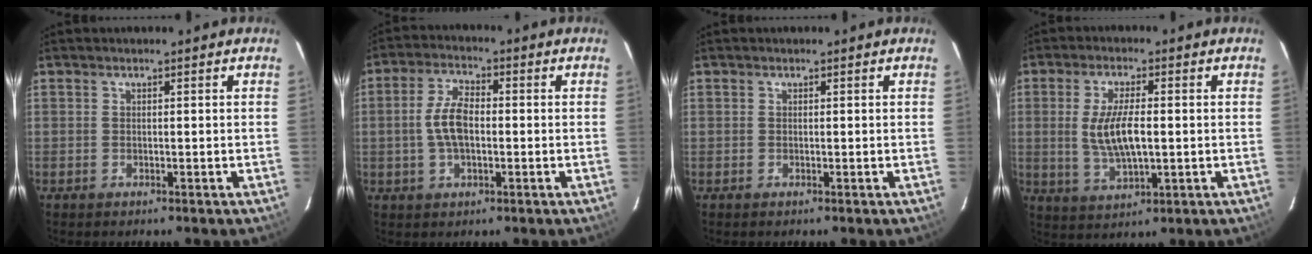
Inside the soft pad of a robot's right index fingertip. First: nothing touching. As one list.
[{"total": 6.9, "force": [-0.7, 3.5, 6.0], "torque": [-0.120, 0.010, -0.010]}, {"total": 0.5, "force": [-0.1, 0.5, -0.1], "torque": [0.002, 0.001, -0.002]}, {"total": 8.7, "force": [0.1, 3.0, 8.1], "torque": [-0.162, -0.005, 0.008]}]